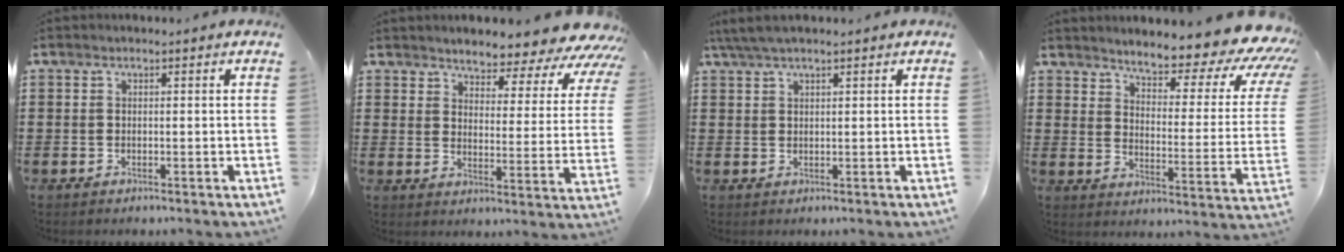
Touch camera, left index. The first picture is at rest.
{"total": 4.6, "force": [4.4, 0.8, 1.1], "torque": [-0.042, -0.042, 0.071]}
{"total": 2.8, "force": [1.7, 0.3, 2.1], "torque": [-0.043, 0.004, 0.033]}
{"total": 7.2, "force": [6.1, 0.9, 3.8], "torque": [-0.069, -0.059, 0.091]}